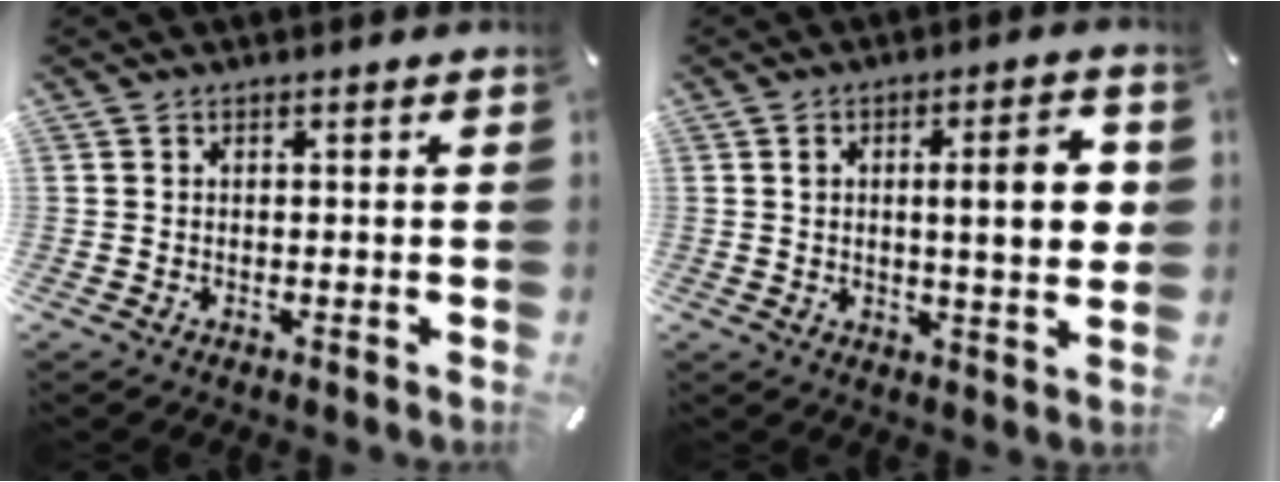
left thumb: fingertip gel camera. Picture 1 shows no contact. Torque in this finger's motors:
{"motor_torque": [0.29, 0.24, 0.63, 0.05, 0.13]}